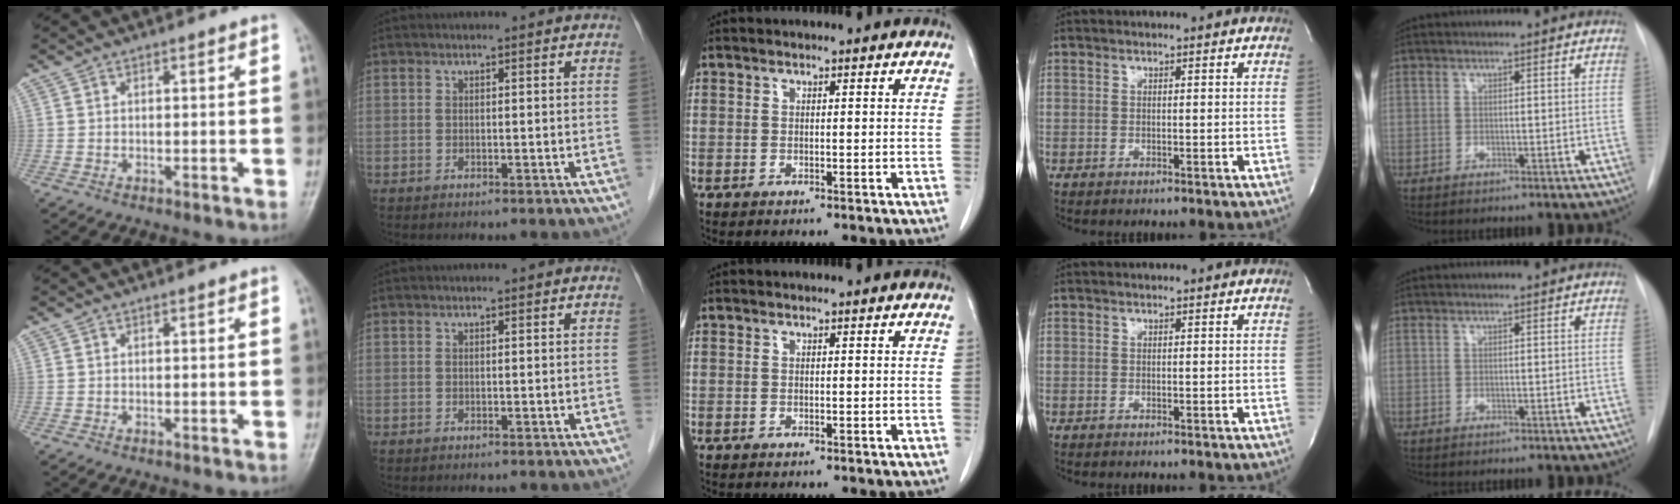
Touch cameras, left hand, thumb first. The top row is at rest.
{}